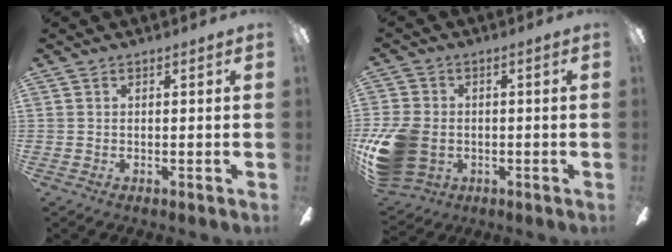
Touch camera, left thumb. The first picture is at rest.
{"total": 14.0, "force": [-3.0, 10.8, 8.4], "torque": [-0.172, 0.021, -0.052]}